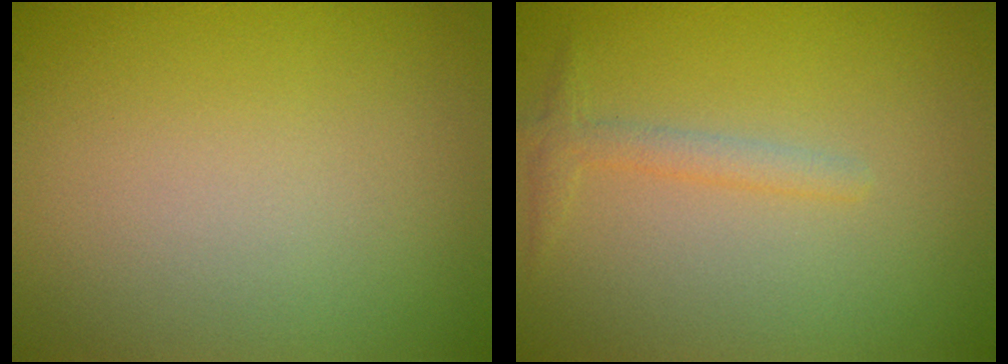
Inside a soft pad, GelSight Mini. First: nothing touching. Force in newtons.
{"total": 1.4, "press": 1.4, "slide": 0.0}